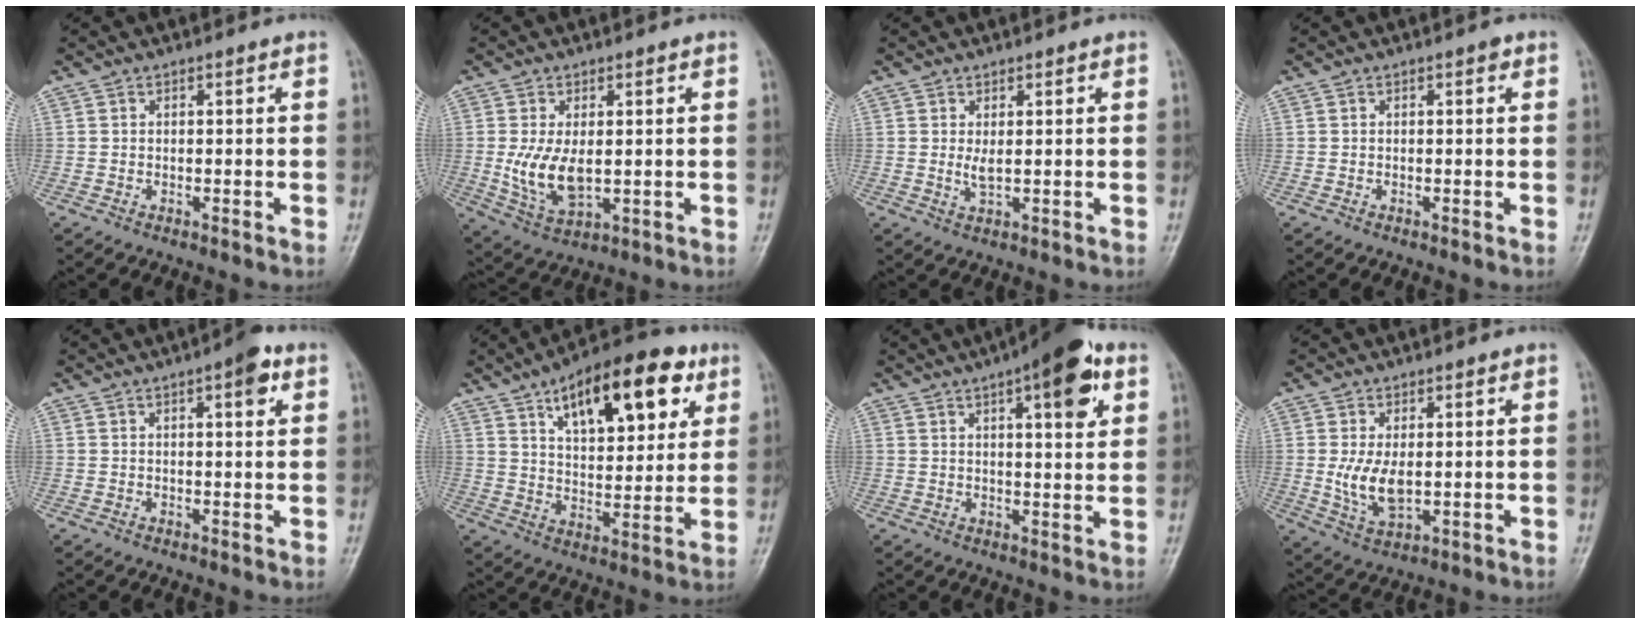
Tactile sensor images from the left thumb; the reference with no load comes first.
{"total": 8.3, "force": [0.1, 4.6, 6.9], "torque": [-0.128, -0.016, 0.014]}
{"total": 2.4, "force": [0.7, 0.9, 2.1], "torque": [-0.037, -0.009, 0.015]}
{"total": 0.8, "force": [0.4, 0.4, 0.6], "torque": [-0.004, 0.000, 0.002]}
{"total": 4.6, "force": [2.1, 1.3, 3.8], "torque": [-0.046, -0.004, 0.025]}
{"total": 19.9, "force": [9.5, 8.9, 15.0], "torque": [-0.182, -0.023, 0.146]}
{"total": 12.2, "force": [5.7, 3.8, 10.0], "torque": [-0.116, -0.011, 0.072]}
{"total": 6.8, "force": [0.3, 3.8, 5.7], "torque": [-0.105, -0.016, 0.014]}